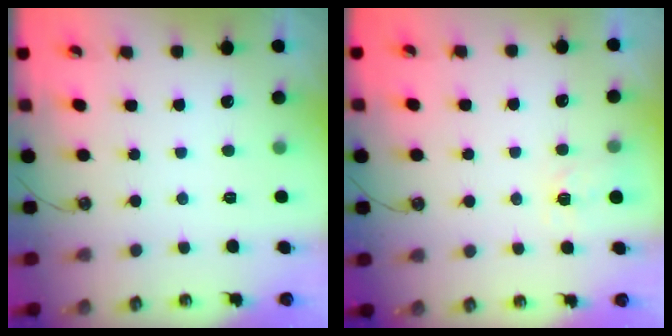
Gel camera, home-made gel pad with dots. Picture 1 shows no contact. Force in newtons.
{"total": 4.0, "press": 4.0, "slide": 0.5}